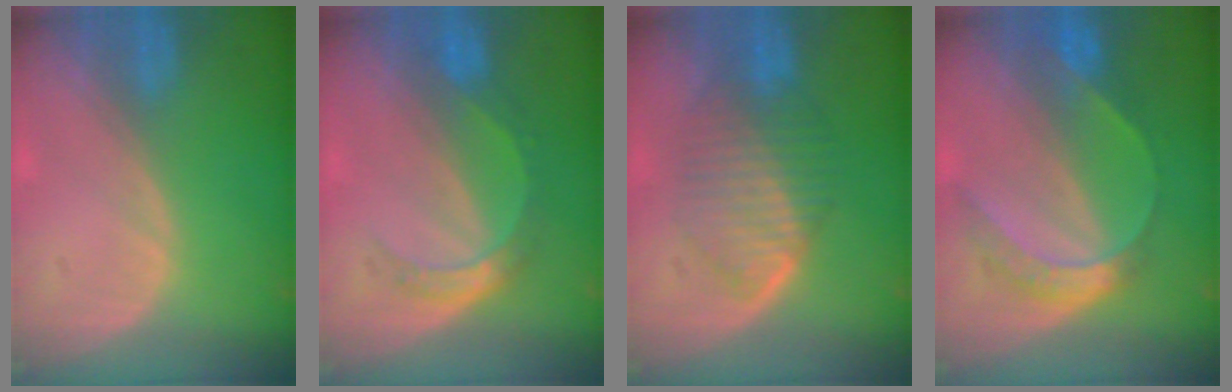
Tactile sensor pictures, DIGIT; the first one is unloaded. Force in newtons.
{"total": 5.3, "press": 4.8, "slide": 2.2}
{"total": 6.8, "press": 6.8, "slide": 0.2}
{"total": 7.0, "press": 5.8, "slide": 3.9}